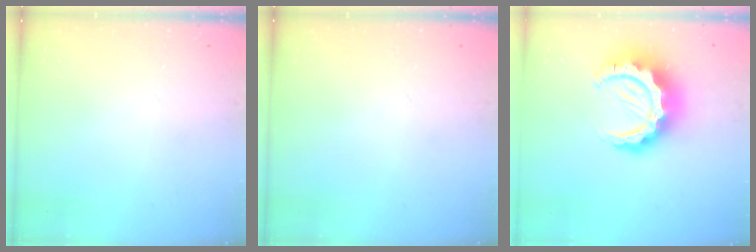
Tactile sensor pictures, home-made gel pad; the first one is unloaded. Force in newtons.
{"total": 0.0}
{"total": 15.1, "press": 15.1, "slide": 1.2}